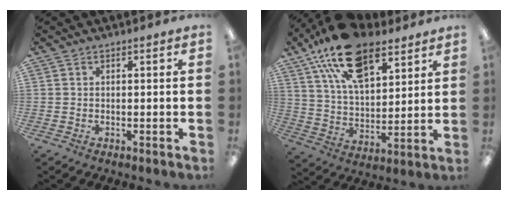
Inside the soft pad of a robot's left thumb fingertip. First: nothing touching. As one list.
[{"total": 20.2, "force": [12.4, 10.3, 12.2], "torque": [-0.218, -0.049, 0.222]}]